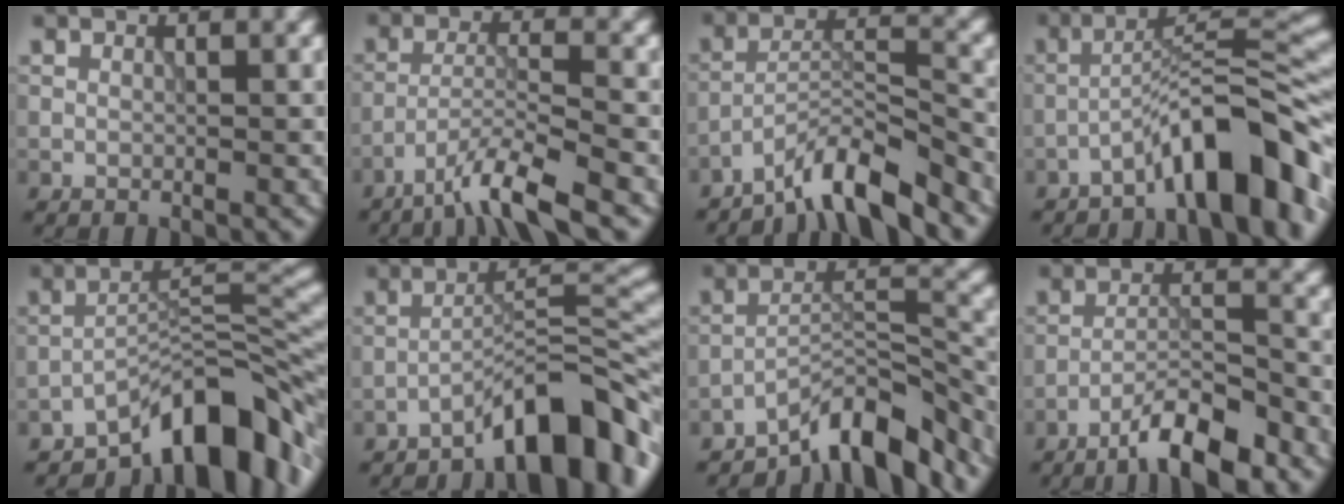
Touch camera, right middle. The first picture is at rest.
{"total": 5.7, "force": [-4.3, 0.5, 3.7], "torque": [-0.059, 0.004, -0.087]}
{"total": 6.5, "force": [-5.4, 0.8, 3.5], "torque": [-0.053, 0.006, -0.100]}
{"total": 10.1, "force": [-6.2, 2.1, 7.6], "torque": [-0.108, 0.030, -0.104]}
{"total": 10.0, "force": [-6.8, 3.2, 6.5], "torque": [-0.081, 0.011, -0.123]}
{"total": 8.6, "force": [-5.9, 1.9, 5.9], "torque": [-0.083, 0.018, -0.097]}
{"total": 8.0, "force": [-6.3, 2.1, 4.4], "torque": [-0.057, 0.010, -0.112]}
{"total": 6.1, "force": [-4.5, 1.0, 4.0], "torque": [-0.063, 0.008, -0.081]}